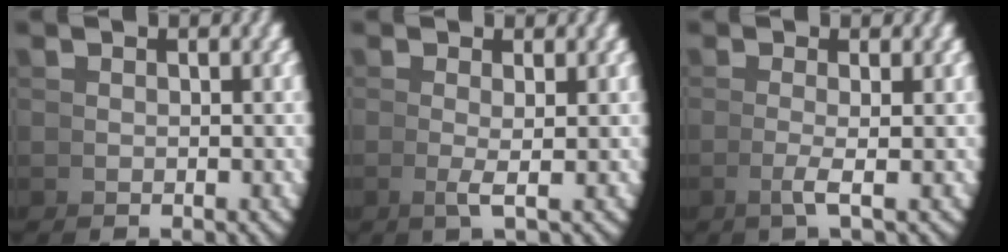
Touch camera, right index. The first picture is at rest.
{"total": 1.4, "force": [0.3, -0.6, 1.2], "torque": [-0.031, -0.007, 0.007]}
{"total": 1.7, "force": [-0.1, -0.8, 1.5], "torque": [-0.034, -0.006, -0.001]}